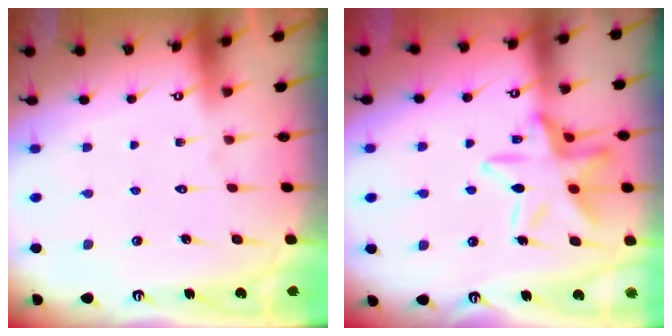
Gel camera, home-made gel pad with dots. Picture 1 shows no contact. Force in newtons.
{"total": 16.0, "press": 16.0, "slide": 1.2}